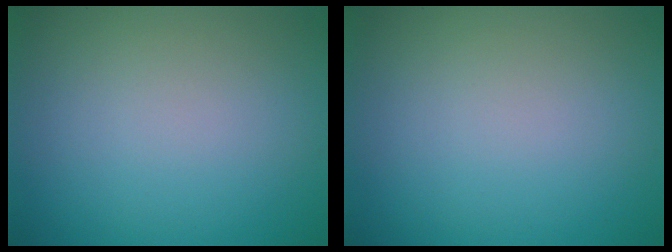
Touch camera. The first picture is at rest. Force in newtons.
{"total": 0.0}